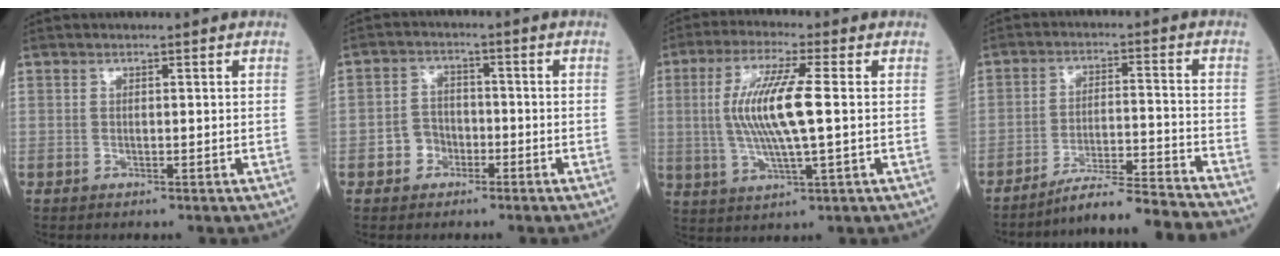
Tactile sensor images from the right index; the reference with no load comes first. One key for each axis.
{"total": 3.8, "fx": -1.8, "fy": 3.2, "fz": 1.1, "tx": -0.016, "ty": 0.015, "tz": -0.036}
{"total": 10.4, "fx": 0.7, "fy": 1.0, "fz": 10.4, "tx": -0.214, "ty": 0.001, "tz": 0.013}
{"total": 12.1, "fx": -11.5, "fy": -2.1, "fz": 3.1, "tx": -0.030, "ty": 0.003, "tz": -0.189}